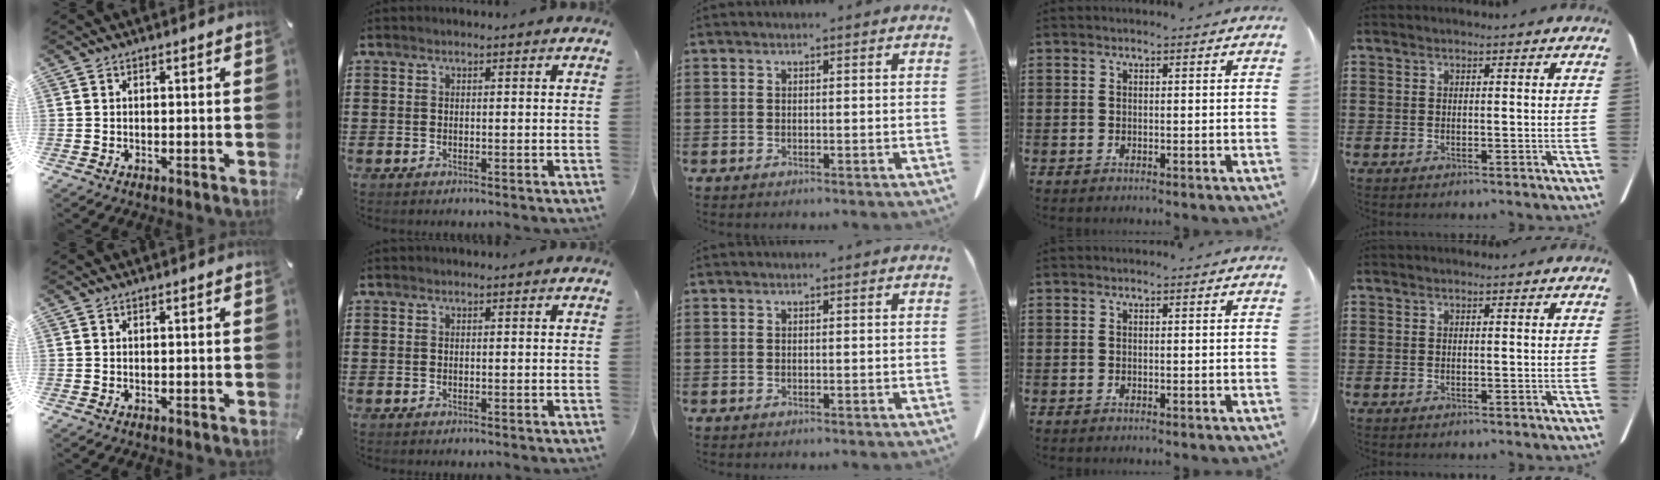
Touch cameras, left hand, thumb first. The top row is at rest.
{}